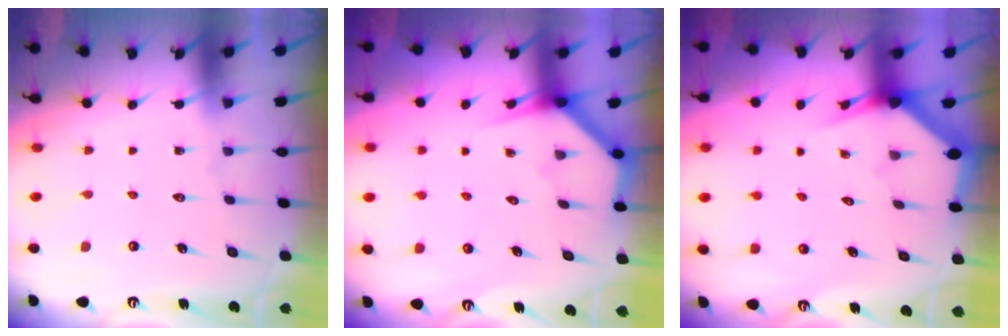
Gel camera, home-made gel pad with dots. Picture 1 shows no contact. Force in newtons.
{"total": 3.6, "press": 3.6, "slide": 0.2}
{"total": 2.6, "press": 2.6, "slide": 0.1}